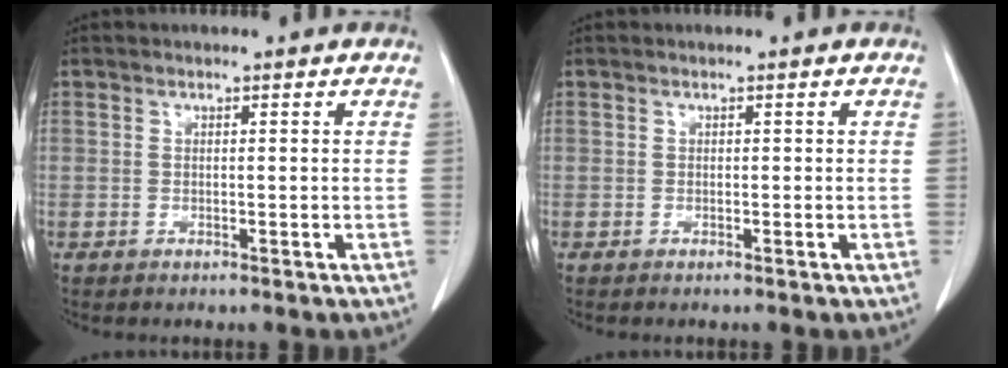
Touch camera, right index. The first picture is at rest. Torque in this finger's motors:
{"motor_torque": [-0.01, -0.05, 0.02, 0.01]}